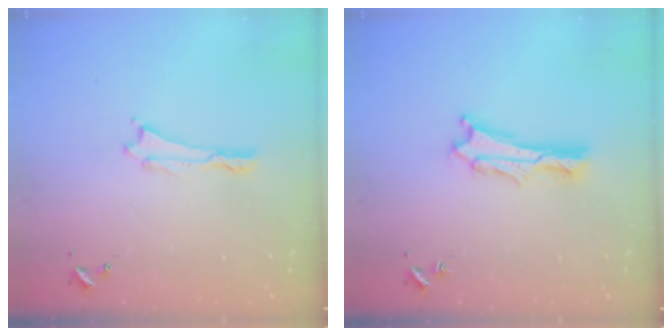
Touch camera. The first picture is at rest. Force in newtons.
{"total": 1.9, "press": 1.9, "slide": 0.2}